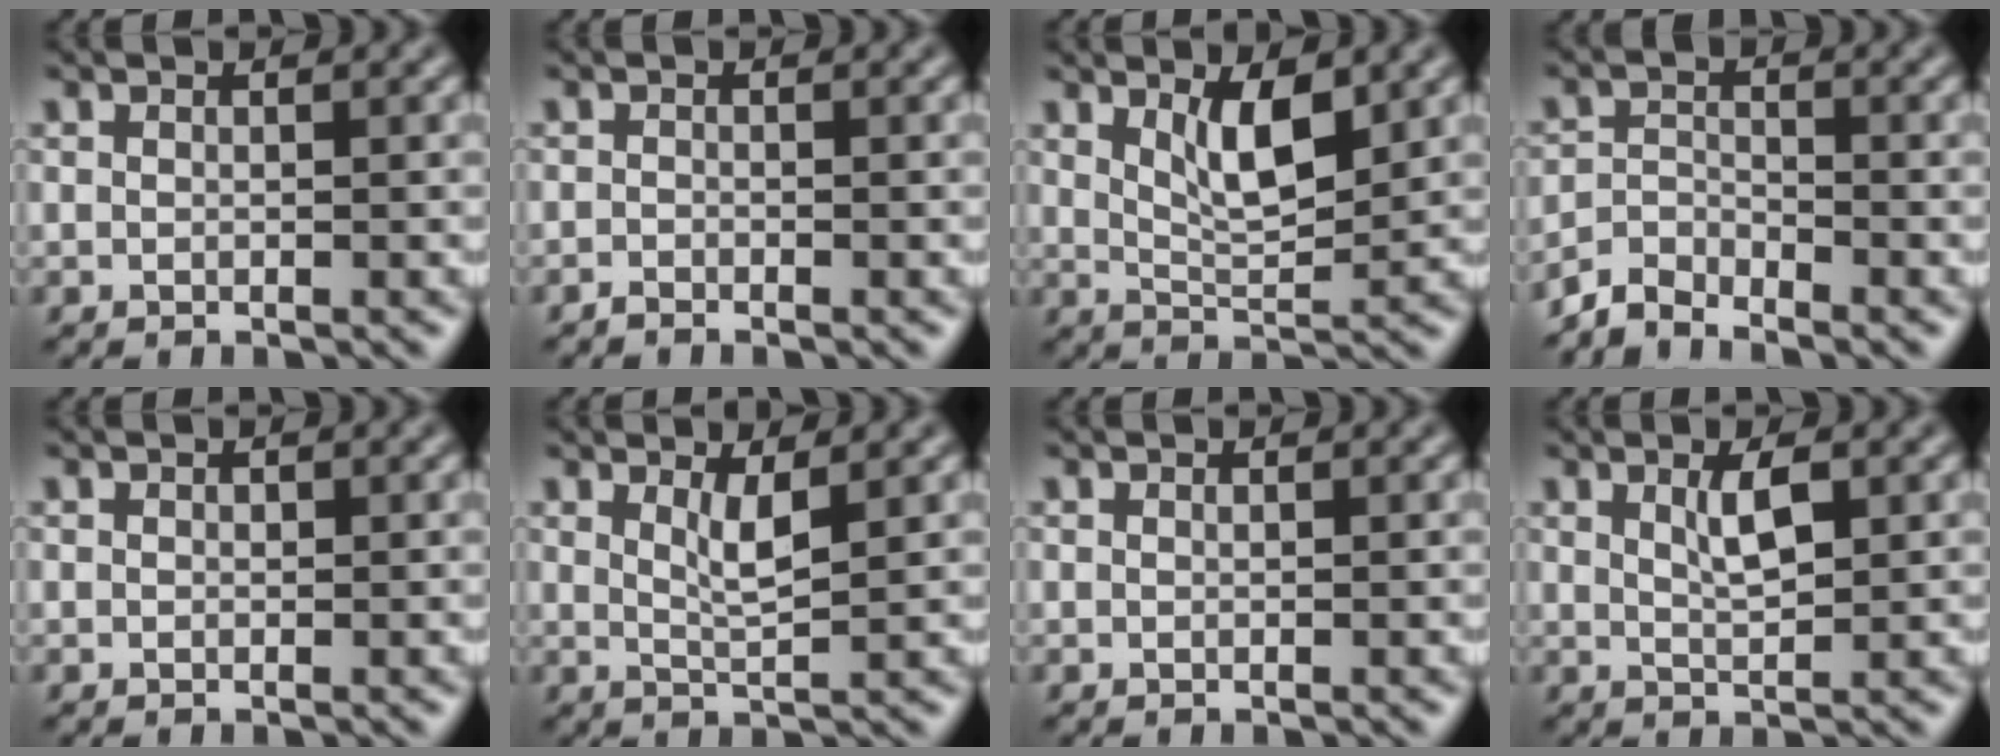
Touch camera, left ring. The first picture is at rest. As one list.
[{"total": 0.6, "force": [-0.6, 0.1, 0.2], "torque": [-0.001, 0.000, -0.013]}, {"total": 3.9, "force": [1.8, 1.3, 3.2], "torque": [-0.061, -0.006, 0.034]}, {"total": 2.8, "force": [-2.6, 0.6, 0.5], "torque": [-0.010, 0.002, -0.062]}, {"total": 0.0}, {"total": 2.2, "force": [1.1, 0.5, 1.9], "torque": [-0.031, -0.007, 0.019]}, {"total": 0.0}, {"total": 2.5, "force": [1.1, 0.7, 2.1], "torque": [-0.039, 0.000, 0.020]}]